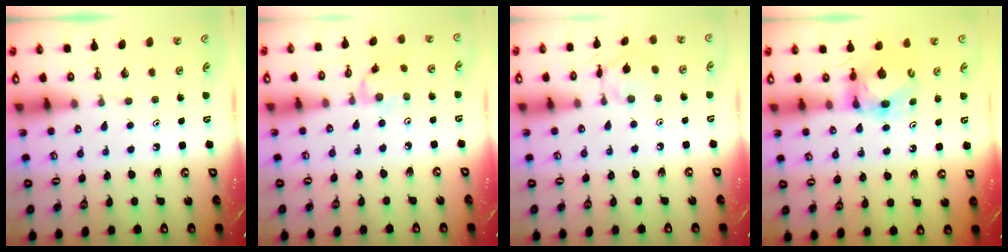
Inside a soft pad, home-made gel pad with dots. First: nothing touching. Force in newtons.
{"total": 0.6, "press": 0.5, "slide": 0.3}
{"total": 6.9, "press": 6.8, "slide": 0.4}
{"total": 6.7, "press": 6.7, "slide": 0.2}